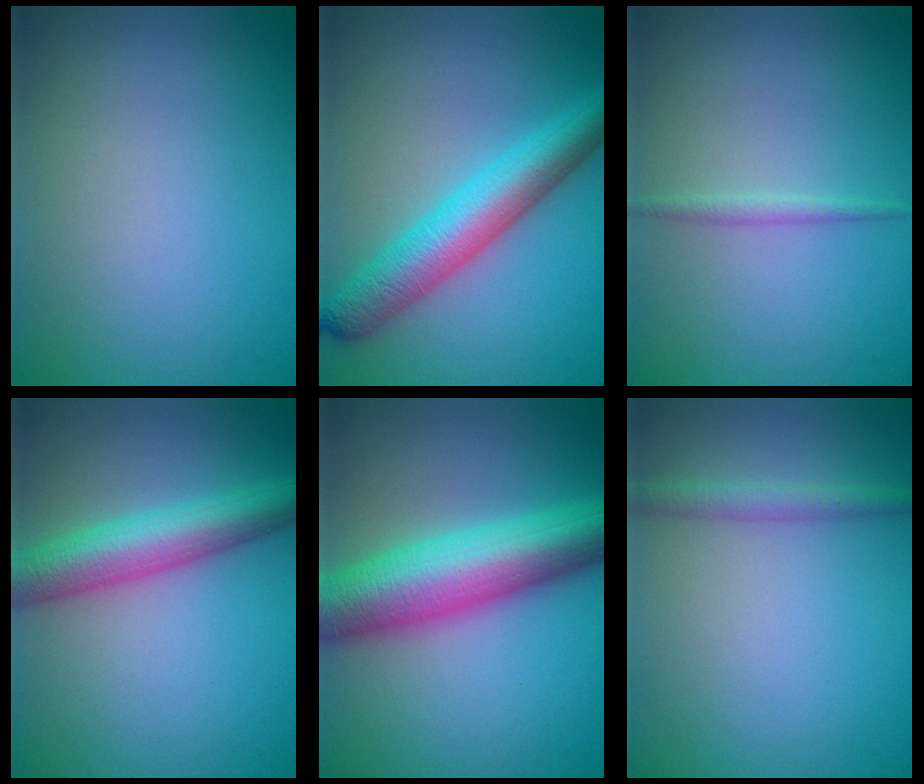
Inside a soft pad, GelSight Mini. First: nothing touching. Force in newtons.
{"total": 6.4, "press": 6.4, "slide": 0.1}
{"total": 0.9, "press": 0.9, "slide": 0.0}
{"total": 6.2, "press": 6.2, "slide": 0.2}
{"total": 10.1, "press": 10.1, "slide": 0.1}
{"total": 1.8, "press": 1.8, "slide": 0.1}